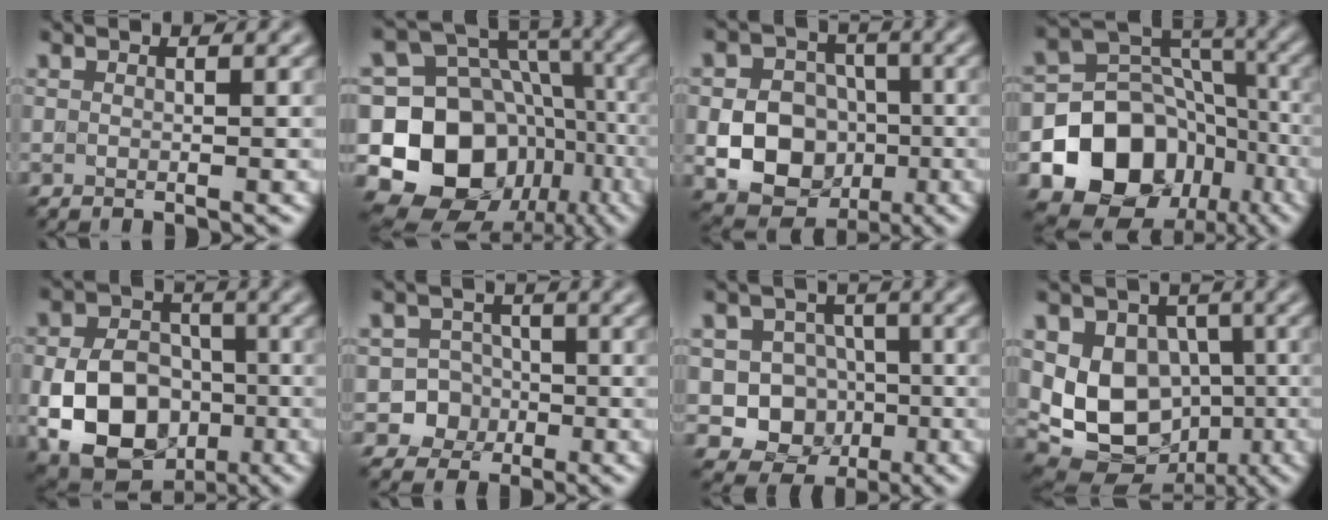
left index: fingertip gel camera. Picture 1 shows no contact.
{"total": 15.9, "force": [-5.3, 12.9, 7.5], "torque": [-0.142, 0.001, -0.083]}
{"total": 10.4, "force": [-2.0, 9.0, 4.9], "torque": [-0.075, -0.010, -0.063]}
{"total": 13.1, "force": [-5.3, 10.6, 5.6], "torque": [-0.112, 0.010, -0.103]}
{"total": 10.7, "force": [-2.9, 7.9, 6.7], "torque": [-0.114, -0.014, -0.062]}
{"total": 5.2, "force": [-1.9, 4.8, 0.7], "torque": [0.020, 0.003, -0.050]}
{"total": 8.2, "force": [-1.9, 7.6, 2.6], "torque": [-0.027, 0.001, -0.051]}
{"total": 11.0, "force": [-0.7, 8.5, 7.0], "torque": [-0.100, -0.006, -0.022]}